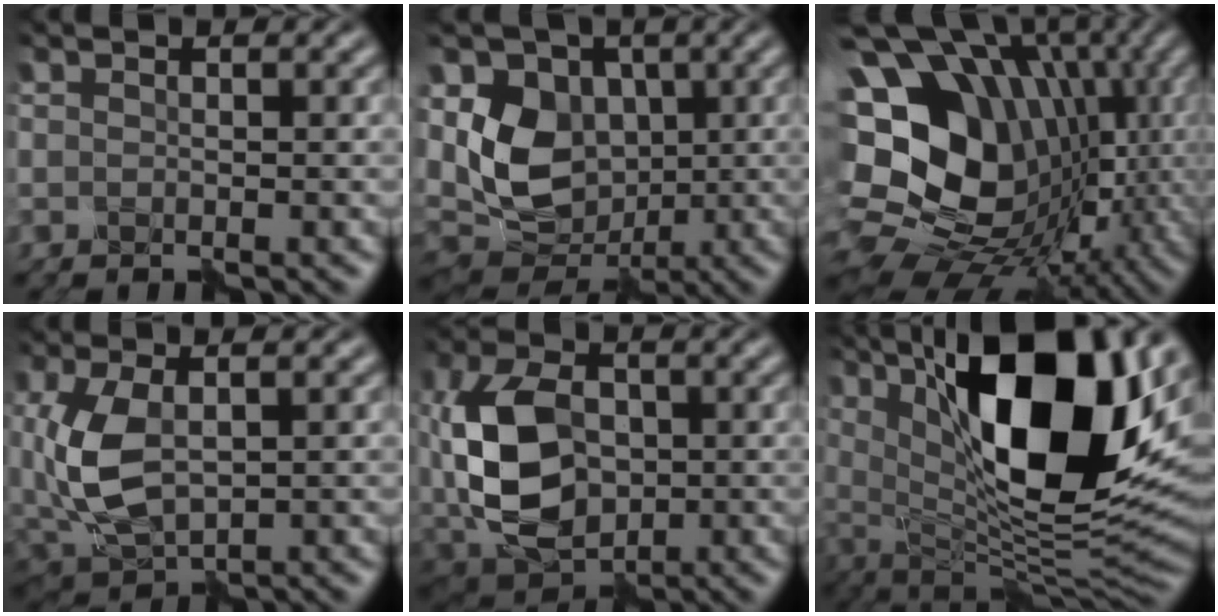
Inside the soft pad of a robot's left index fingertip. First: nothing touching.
{"total": 7.5, "force": [0.9, 5.9, 4.6], "torque": [-0.094, -0.014, 0.018]}
{"total": 18.7, "force": [1.7, 14.3, 11.9], "torque": [-0.214, 0.006, 0.051]}
{"total": 6.3, "force": [0.2, 3.6, 5.2], "torque": [-0.126, 0.002, 0.008]}
{"total": 9.9, "force": [-0.2, 6.6, 7.4], "torque": [-0.168, 0.002, -0.007]}
{"total": 16.5, "force": [5.6, 6.0, 14.3], "torque": [-0.223, -0.002, 0.086]}